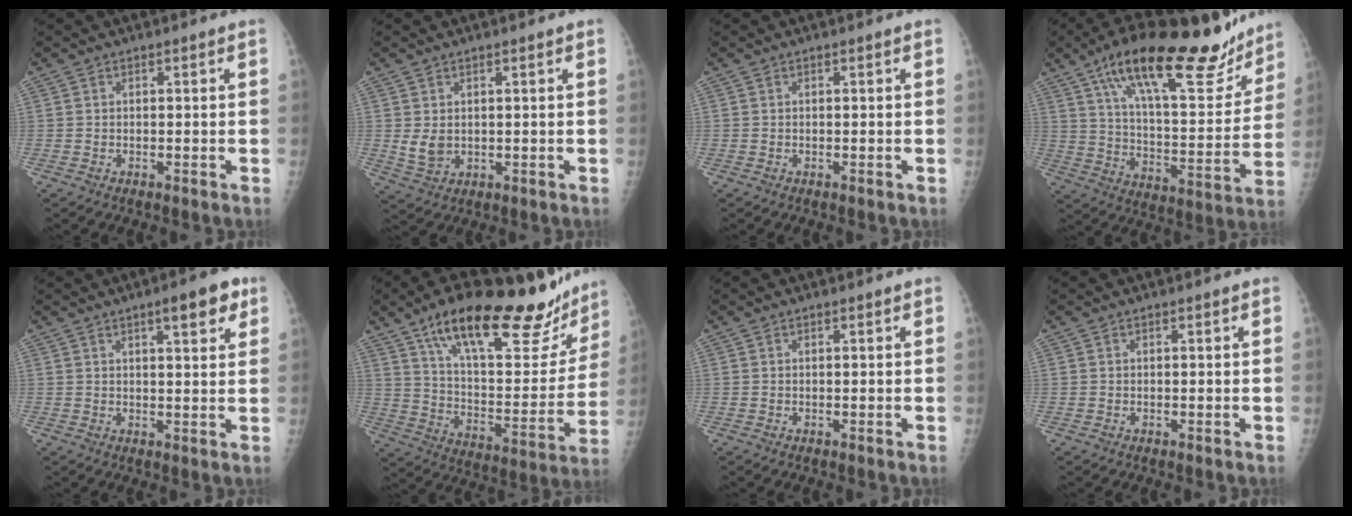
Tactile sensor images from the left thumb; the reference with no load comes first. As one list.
[{"total": 3.6, "force": [0.7, 2.6, 2.3], "torque": [-0.034, -0.013, 0.023]}, {"total": 0.0}, {"total": 26.3, "force": [17.7, 8.5, 17.5], "torque": [-0.232, -0.052, 0.281]}, {"total": 6.7, "force": [3.6, 1.9, 5.3], "torque": [-0.059, -0.013, 0.046]}, {"total": 29.6, "force": [20.2, 9.8, 19.3], "torque": [-0.254, -0.059, 0.313]}, {"total": 0.0}, {"total": 0.0}]